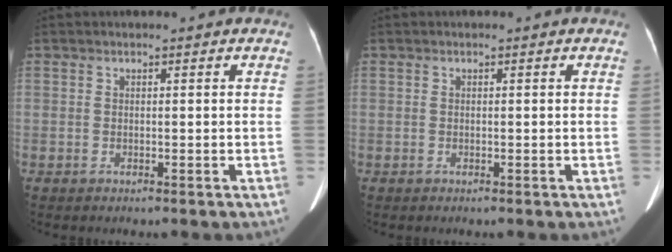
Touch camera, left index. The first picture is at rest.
{"total": 0.0}